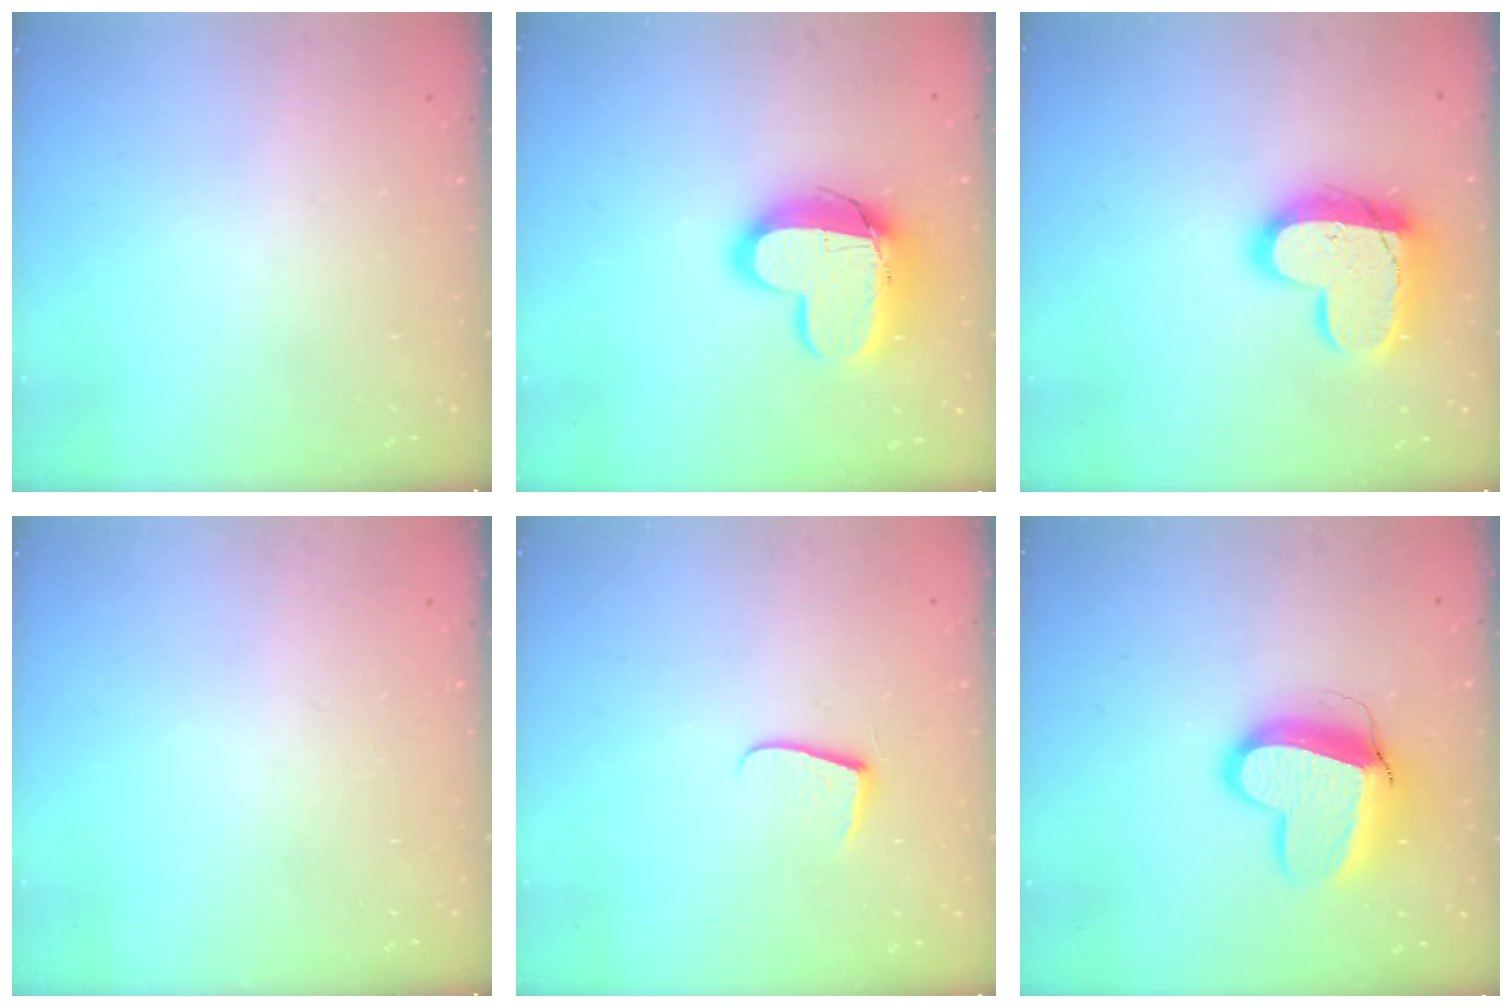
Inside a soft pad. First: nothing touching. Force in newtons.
{"total": 15.0, "press": 14.9, "slide": 1.3}
{"total": 17.3, "press": 17.2, "slide": 1.4}
{"total": 0.0}
{"total": 6.8, "press": 6.8, "slide": 0.6}
{"total": 12.8, "press": 12.7, "slide": 1.4}